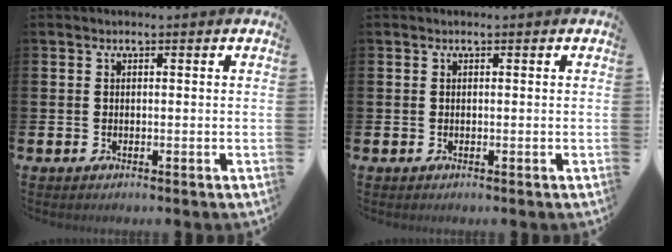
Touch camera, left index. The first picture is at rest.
{"total": 0.0}